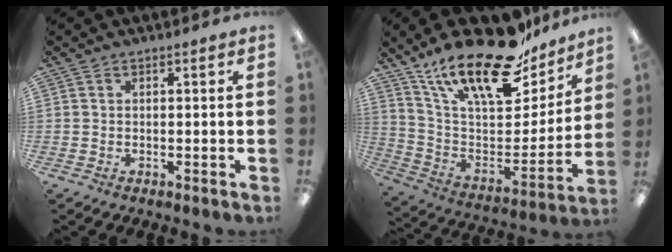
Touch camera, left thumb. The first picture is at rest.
{"total": 23.6, "force": [17.6, 8.8, 13.1], "torque": [-0.209, -0.115, 0.298]}